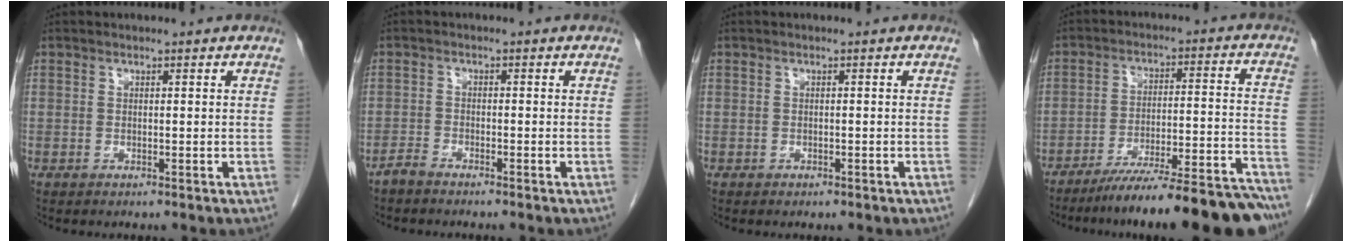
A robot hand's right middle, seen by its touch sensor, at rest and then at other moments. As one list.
[{"total": 1.9, "force": [-1.8, 0.3, 0.6], "torque": [-0.016, -0.002, -0.034]}, {"total": 0.0}, {"total": 18.7, "force": [-16.3, 0.5, 9.0], "torque": [-0.096, 0.015, -0.241]}]